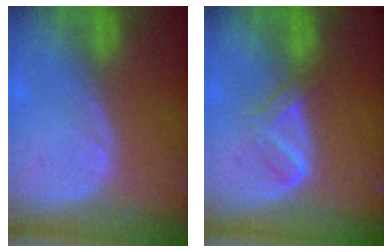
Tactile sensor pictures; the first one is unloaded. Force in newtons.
{"total": 3.6, "press": 3.6, "slide": 0.3}